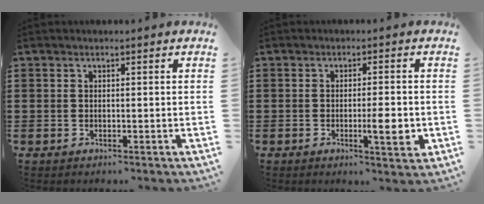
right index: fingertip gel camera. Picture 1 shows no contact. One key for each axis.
{"total": 5.2, "fx": -1.2, "fy": 0.8, "fz": 5.0, "tx": -0.072, "ty": -0.008, "tz": -0.021}